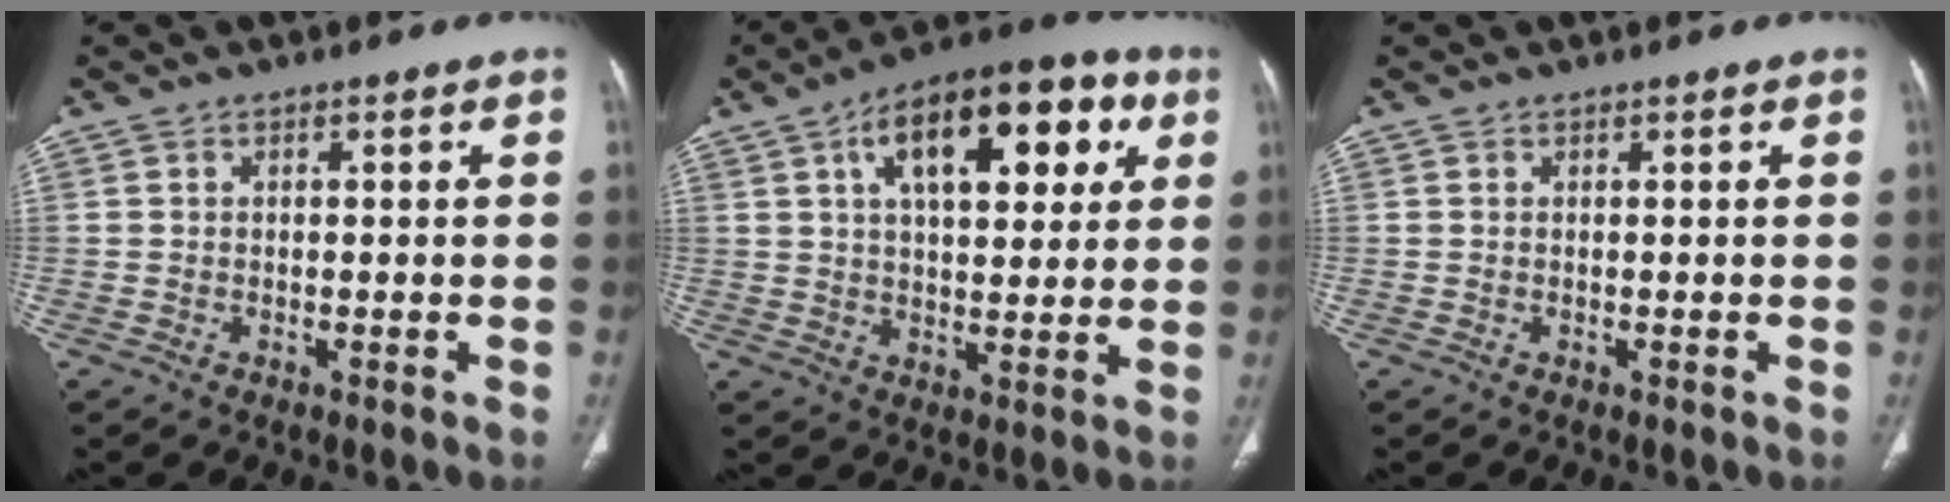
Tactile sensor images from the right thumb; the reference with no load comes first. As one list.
[{"total": 20.6, "force": [7.6, 10.0, 16.3], "torque": [-0.204, 0.011, 0.111]}, {"total": 0.0}]